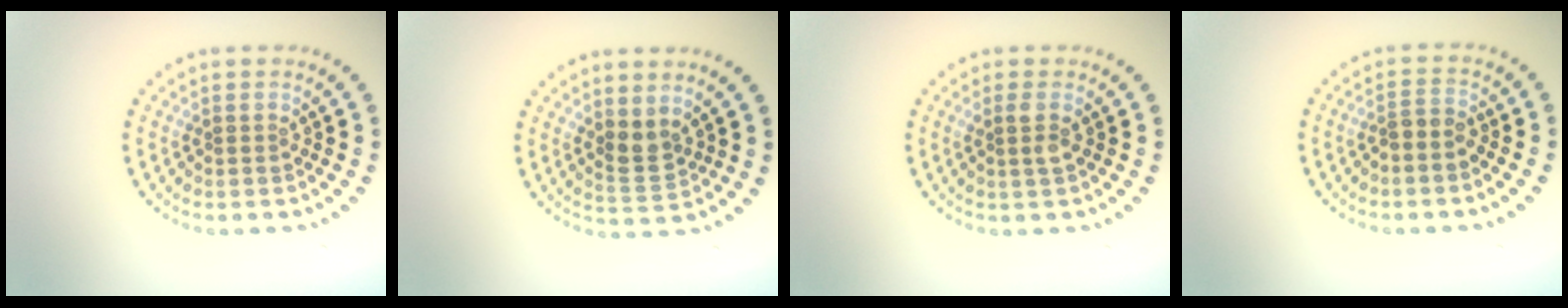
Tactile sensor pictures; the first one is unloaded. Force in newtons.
{"total": 1.8, "press": 1.6, "slide": 1.0}
{"total": 1.2, "press": 1.1, "slide": 0.3}
{"total": 1.7, "press": 1.4, "slide": 1.0}